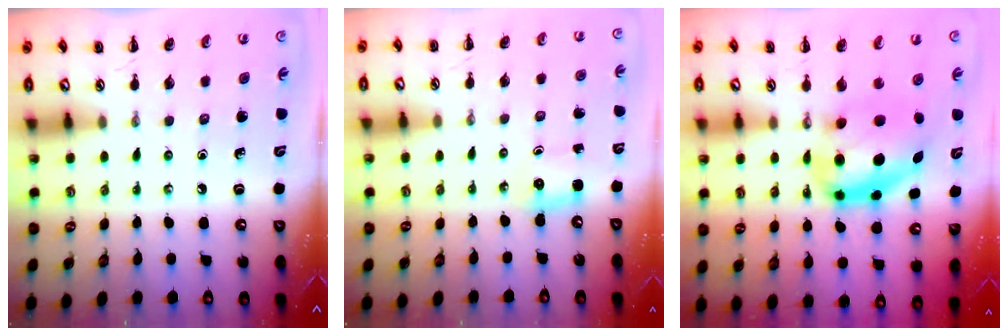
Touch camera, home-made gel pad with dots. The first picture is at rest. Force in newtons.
{"total": 2.5, "press": 2.4, "slide": 0.8}
{"total": 9.1, "press": 8.9, "slide": 2.0}